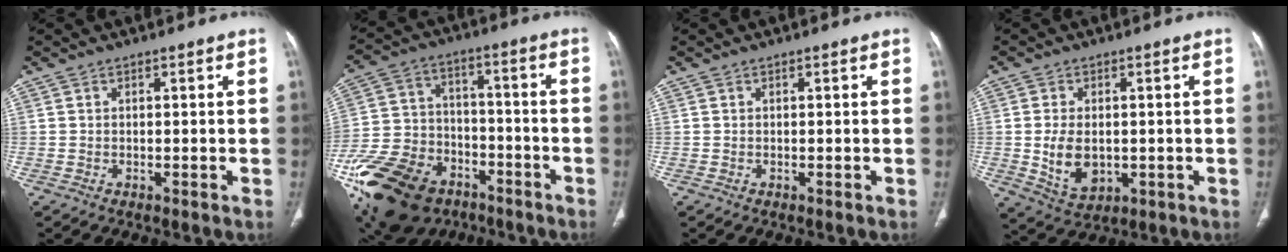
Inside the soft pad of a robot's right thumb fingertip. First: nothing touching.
{"total": 28.7, "force": [-15.8, 18.7, 15.1], "torque": [-0.364, 0.048, -0.268]}
{"total": 0.0}
{"total": 8.0, "force": [-0.6, 5.3, 5.9], "torque": [-0.093, -0.008, 0.004]}